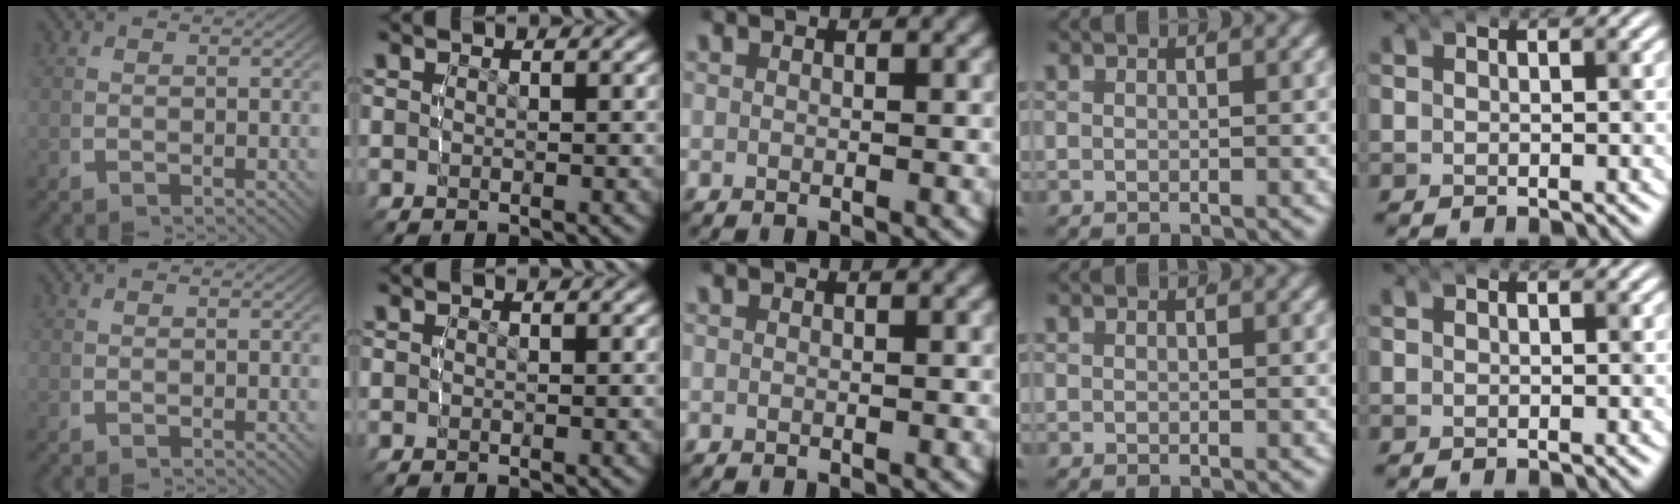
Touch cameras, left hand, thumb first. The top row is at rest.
{}